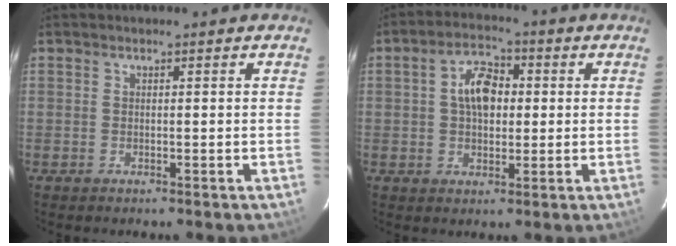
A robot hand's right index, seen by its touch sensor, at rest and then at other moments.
{"total": 7.3, "force": [0.9, 4.6, 5.6], "torque": [-0.098, 0.023, 0.016]}